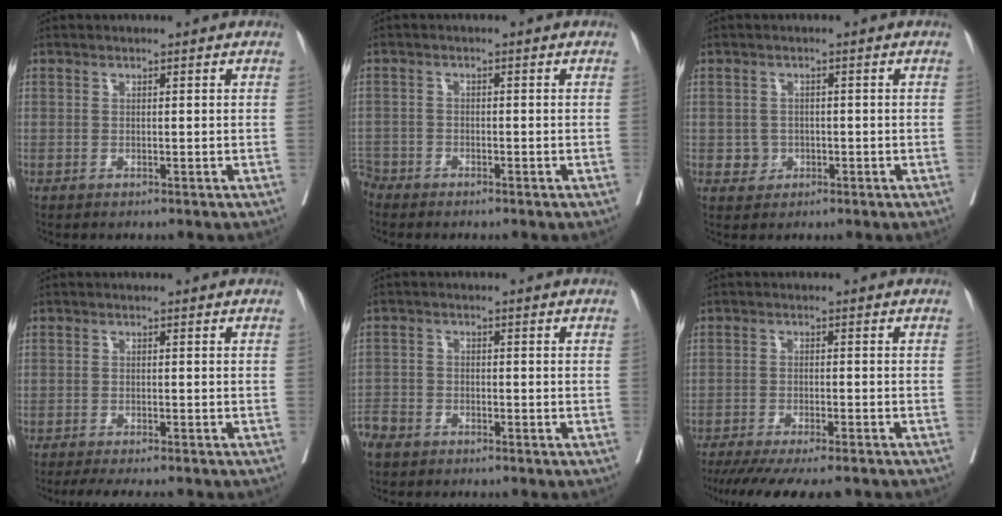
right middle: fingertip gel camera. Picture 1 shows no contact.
{"total": 3.1, "force": [-2.7, 1.4, -0.3], "torque": [0.002, 0.001, -0.057]}
{"total": 2.1, "force": [-0.6, 2.0, 0.4], "torque": [-0.001, 0.007, -0.005]}
{"total": 7.1, "force": [-6.1, 1.3, 3.3], "torque": [-0.039, -0.011, -0.088]}
{"total": 4.4, "force": [-3.5, 2.6, 1.0], "torque": [-0.022, 0.002, -0.068]}
{"total": 14.6, "force": [-12.4, 2.2, 7.4], "torque": [-0.119, -0.034, -0.175]}